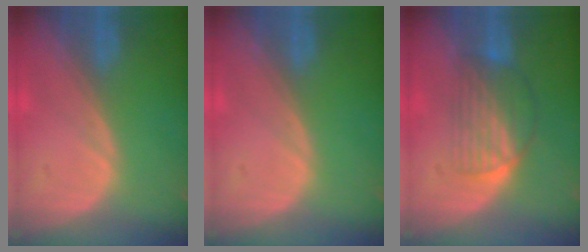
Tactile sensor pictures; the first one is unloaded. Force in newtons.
{"total": 0.0}
{"total": 6.9, "press": 6.1, "slide": 3.2}